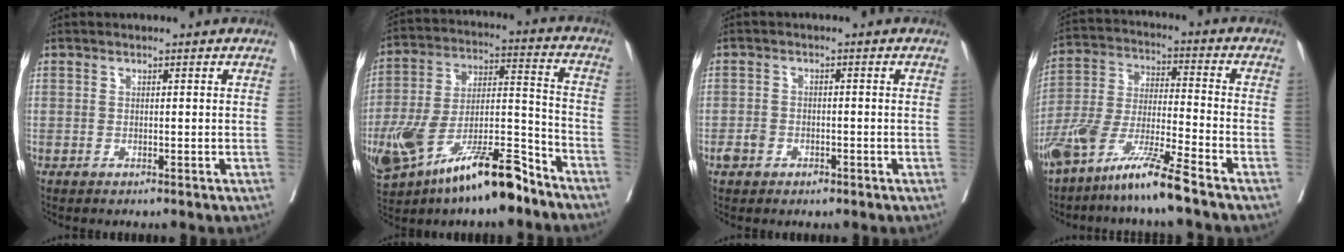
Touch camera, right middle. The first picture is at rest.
{"total": 19.3, "force": [-12.3, 4.7, 14.1], "torque": [-0.268, -0.012, -0.217]}
{"total": 2.4, "force": [-1.2, 1.8, 1.2], "torque": [-0.021, 0.004, -0.015]}
{"total": 11.7, "force": [-8.5, -0.3, 8.1], "torque": [-0.166, -0.024, -0.167]}